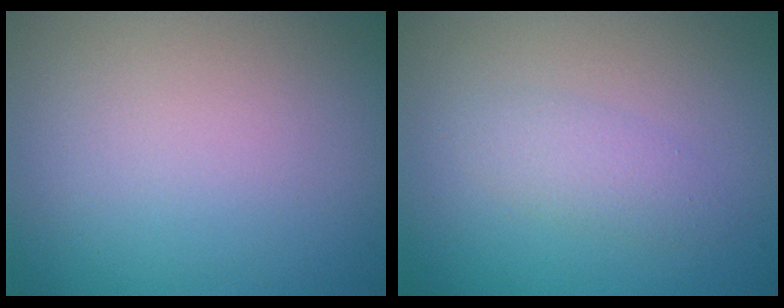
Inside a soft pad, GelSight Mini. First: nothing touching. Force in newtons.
{"total": 1.9, "press": 1.9, "slide": 0.1}